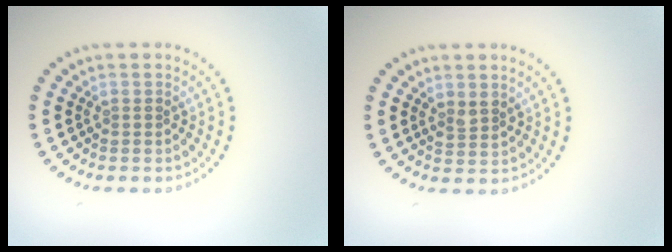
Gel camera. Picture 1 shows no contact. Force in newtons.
{"total": 1.3, "press": 1.2, "slide": 0.6}